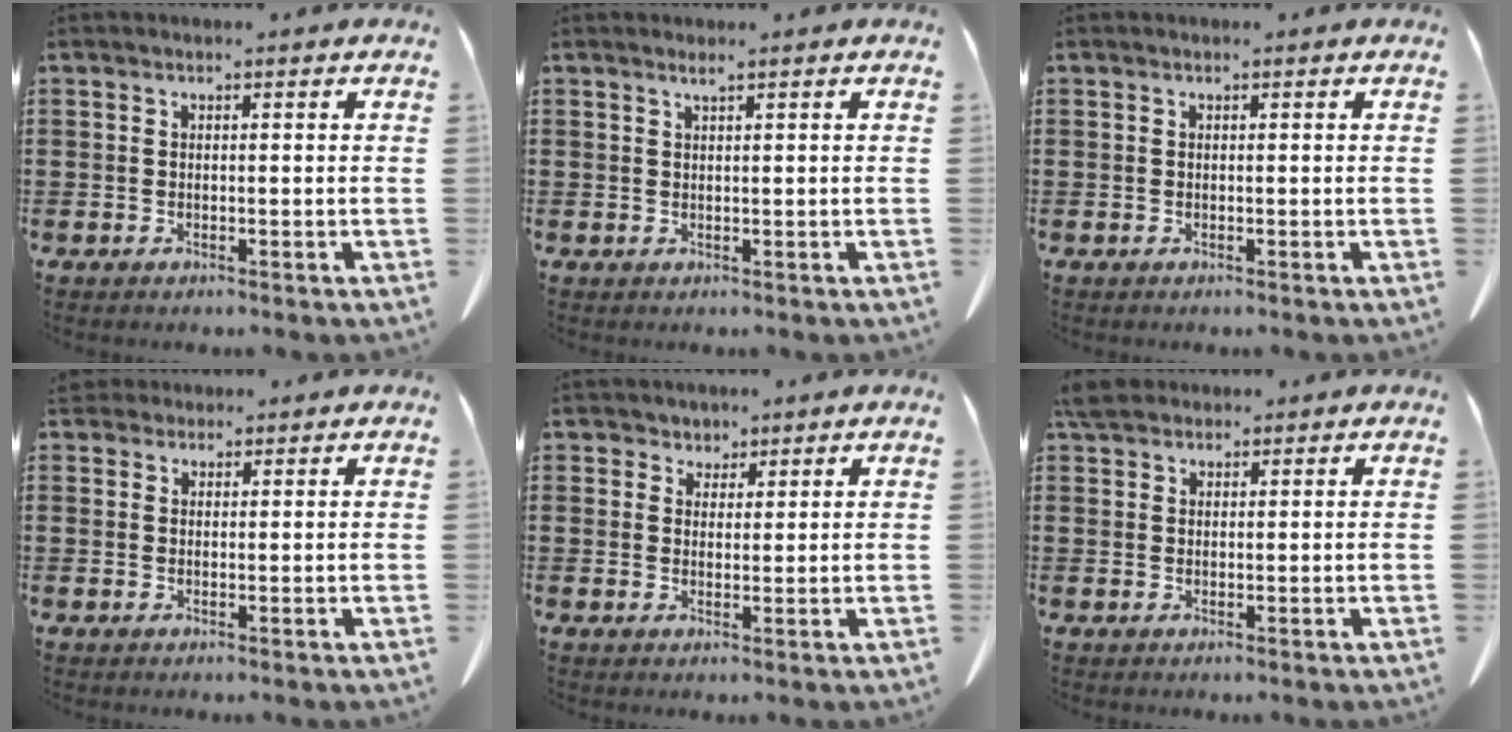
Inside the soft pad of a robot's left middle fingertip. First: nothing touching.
{"total": 1.0, "force": [0.8, -0.1, 0.6], "torque": [-0.013, -0.004, 0.016]}
{"total": 0.0}
{"total": 2.2, "force": [1.9, 0.9, 0.3], "torque": [-0.013, 0.005, 0.040]}
{"total": 2.7, "force": [2.2, 1.5, 0.1], "torque": [-0.013, 0.005, 0.043]}
{"total": 3.3, "force": [2.8, 1.3, 1.2], "torque": [-0.033, 0.005, 0.056]}